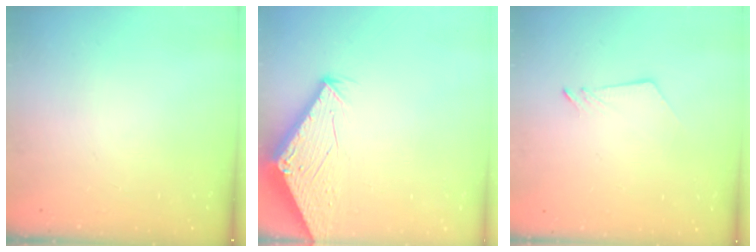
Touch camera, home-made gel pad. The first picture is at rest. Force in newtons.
{"total": 2.7, "press": 2.7, "slide": 0.1}
{"total": 2.6, "press": 2.6, "slide": 0.3}